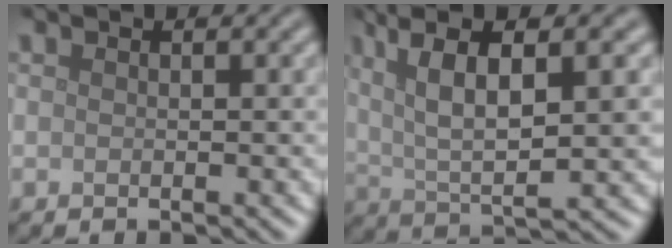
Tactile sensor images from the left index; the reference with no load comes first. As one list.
[{"total": 9.1, "force": [3.0, 2.9, 8.0], "torque": [-0.149, 0.005, 0.054]}]